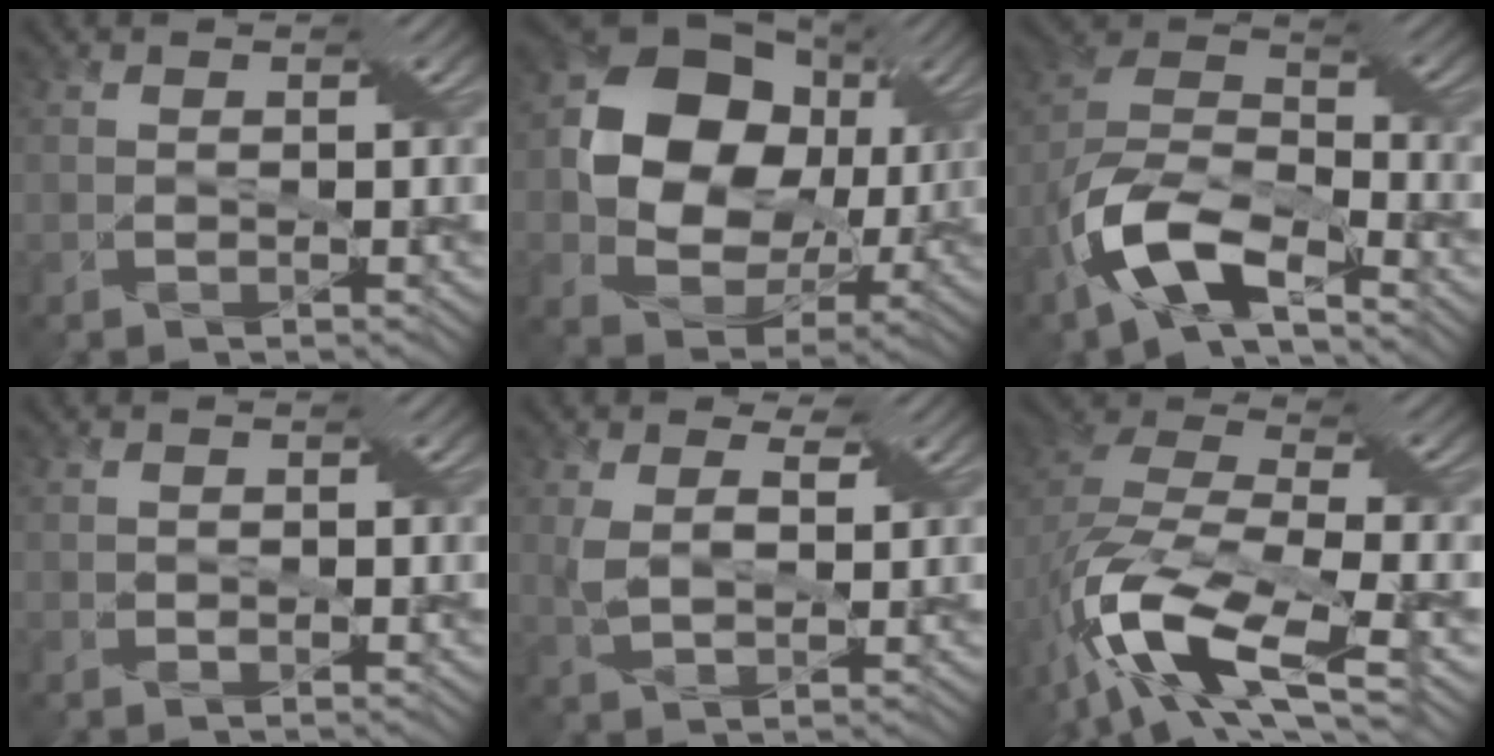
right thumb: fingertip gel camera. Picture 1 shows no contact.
{"total": 13.6, "force": [2.2, 10.3, 8.6], "torque": [-0.168, -0.004, 0.041]}
{"total": 11.5, "force": [-6.9, 4.6, 7.9], "torque": [-0.175, -0.011, -0.147]}
{"total": 0.7, "force": [0.1, 0.5, 0.3], "torque": [-0.003, -0.001, -0.002]}
{"total": 3.8, "force": [1.6, 1.7, 3.0], "torque": [-0.080, -0.003, 0.030]}
{"total": 14.6, "force": [-6.8, 6.0, 11.4], "torque": [-0.285, -0.020, -0.121]}